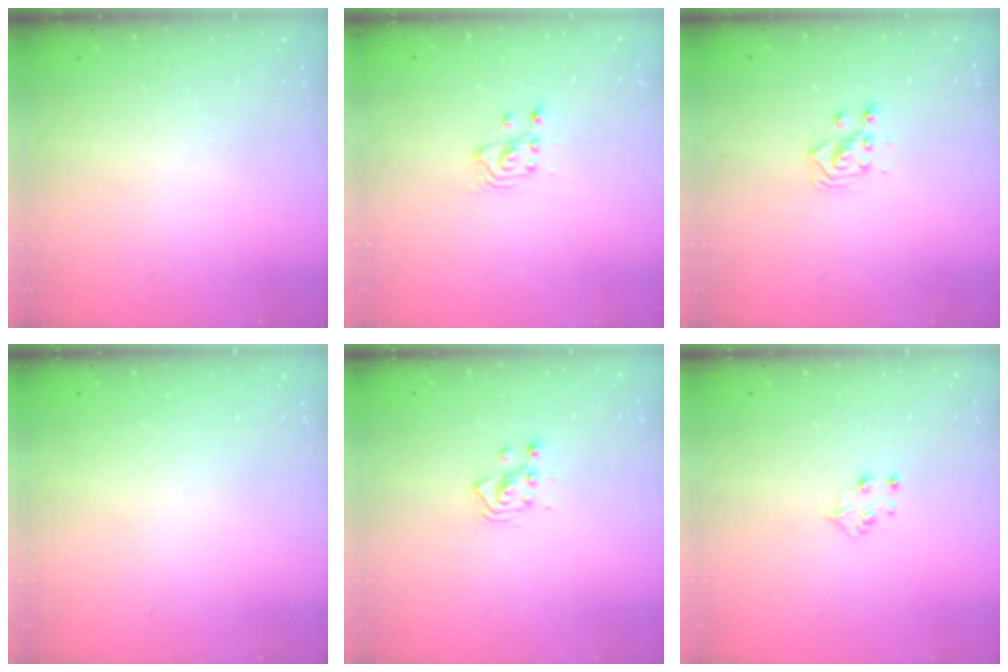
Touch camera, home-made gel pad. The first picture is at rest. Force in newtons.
{"total": 2.7, "press": 2.7, "slide": 0.2}
{"total": 3.2, "press": 3.2, "slide": 0.2}
{"total": 0.0}
{"total": 3.2, "press": 3.2, "slide": 0.2}
{"total": 5.0, "press": 4.9, "slide": 0.5}